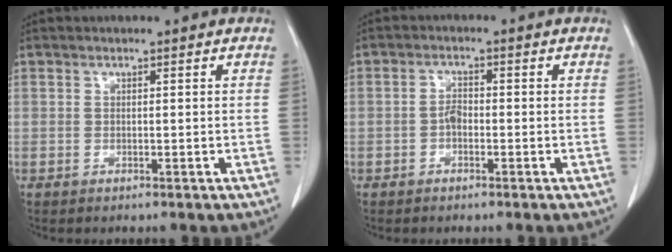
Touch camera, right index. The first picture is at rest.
{"total": 1.8, "force": [-0.6, 1.0, 1.4], "torque": [-0.020, 0.008, -0.011]}